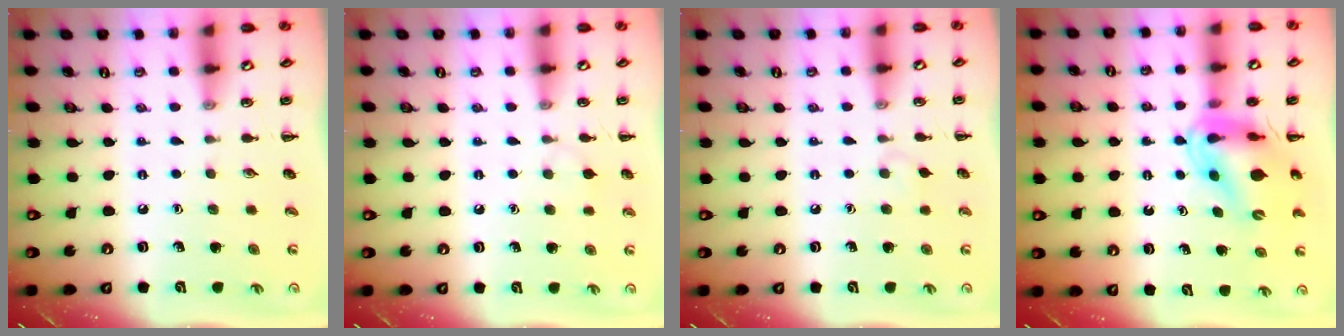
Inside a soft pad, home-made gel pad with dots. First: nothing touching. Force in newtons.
{"total": 5.5, "press": 5.2, "slide": 1.6}
{"total": 3.7, "press": 3.4, "slide": 1.4}
{"total": 12.8, "press": 12.0, "slide": 4.3}